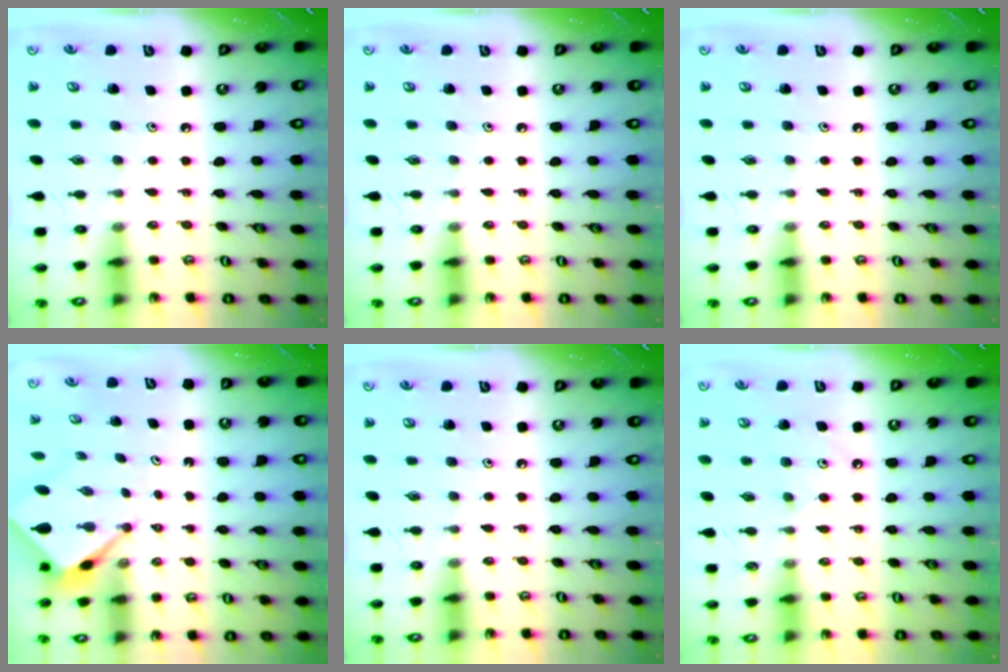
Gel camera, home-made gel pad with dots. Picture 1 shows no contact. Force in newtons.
{"total": 0.0}
{"total": 0.0}
{"total": 3.0, "press": 3.0, "slide": 0.1}
{"total": 0.0}
{"total": 5.5, "press": 5.5, "slide": 0.6}